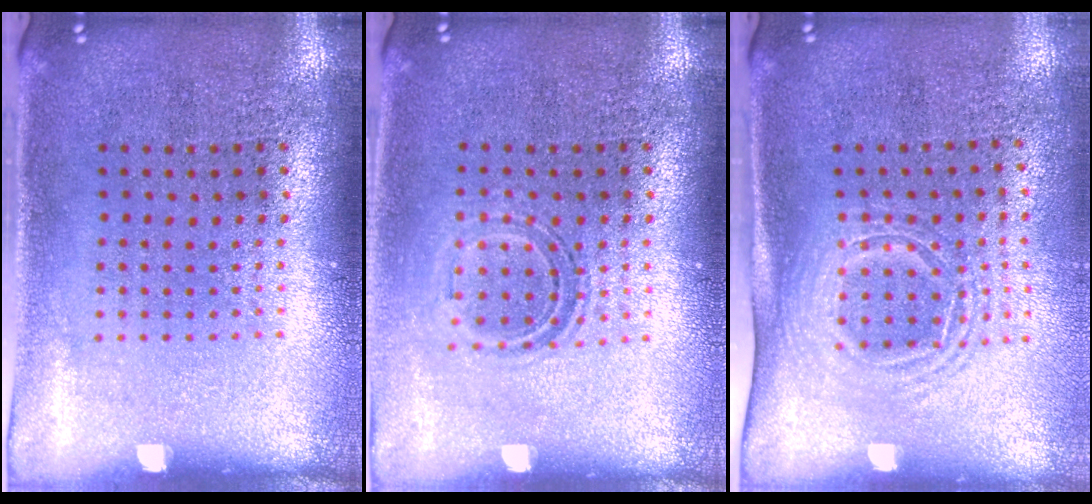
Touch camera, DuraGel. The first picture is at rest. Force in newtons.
{"total": 1.2, "press": 0.9, "slide": 0.7}
{"total": 1.6, "press": 1.3, "slide": 1.0}